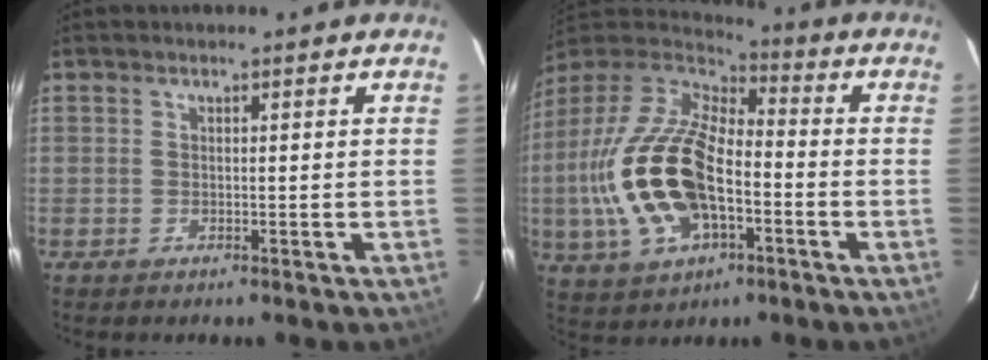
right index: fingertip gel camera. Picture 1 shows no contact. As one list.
[{"total": 22.4, "force": [-5.0, 11.8, 18.4], "torque": [-0.407, -0.011, -0.086]}]